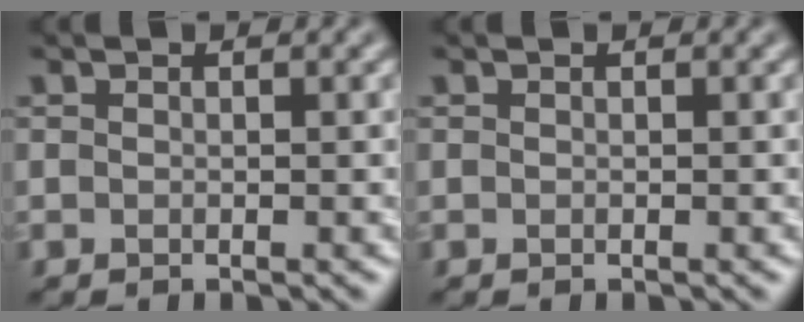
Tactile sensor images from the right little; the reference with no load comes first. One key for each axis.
{"total": 0.0}